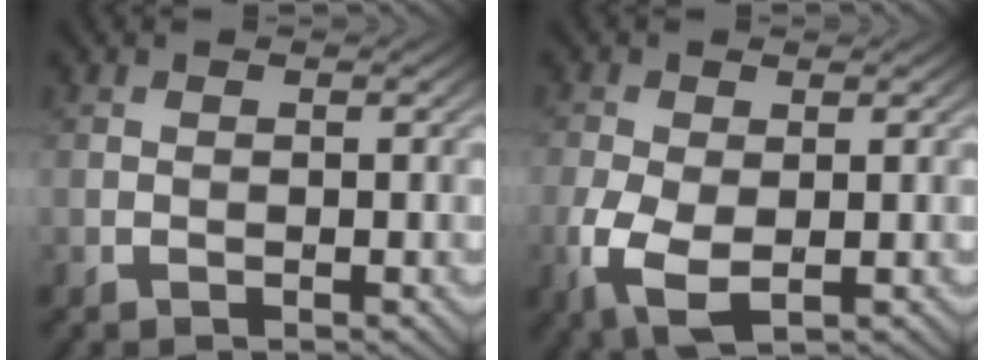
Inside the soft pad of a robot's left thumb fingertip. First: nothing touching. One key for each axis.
{"total": 5.2, "fx": -1.6, "fy": 2.9, "fz": 4.1, "tx": -0.112, "ty": -0.011, "tz": -0.031}